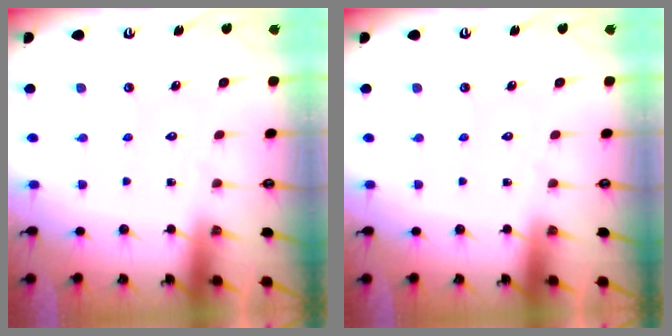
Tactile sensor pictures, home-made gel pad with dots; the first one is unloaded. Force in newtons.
{"total": 0.0}